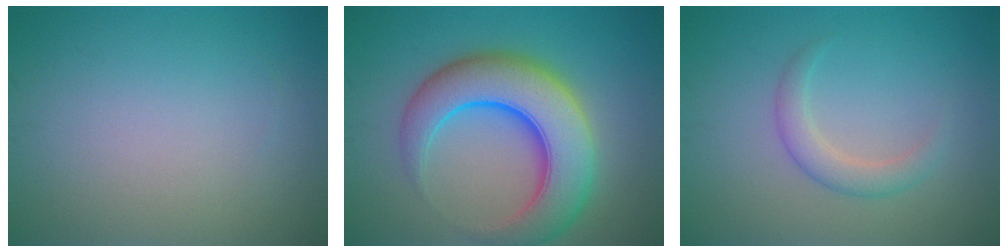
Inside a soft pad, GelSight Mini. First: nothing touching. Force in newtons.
{"total": 9.6, "press": 9.6, "slide": 0.3}
{"total": 2.3, "press": 2.3, "slide": 0.2}